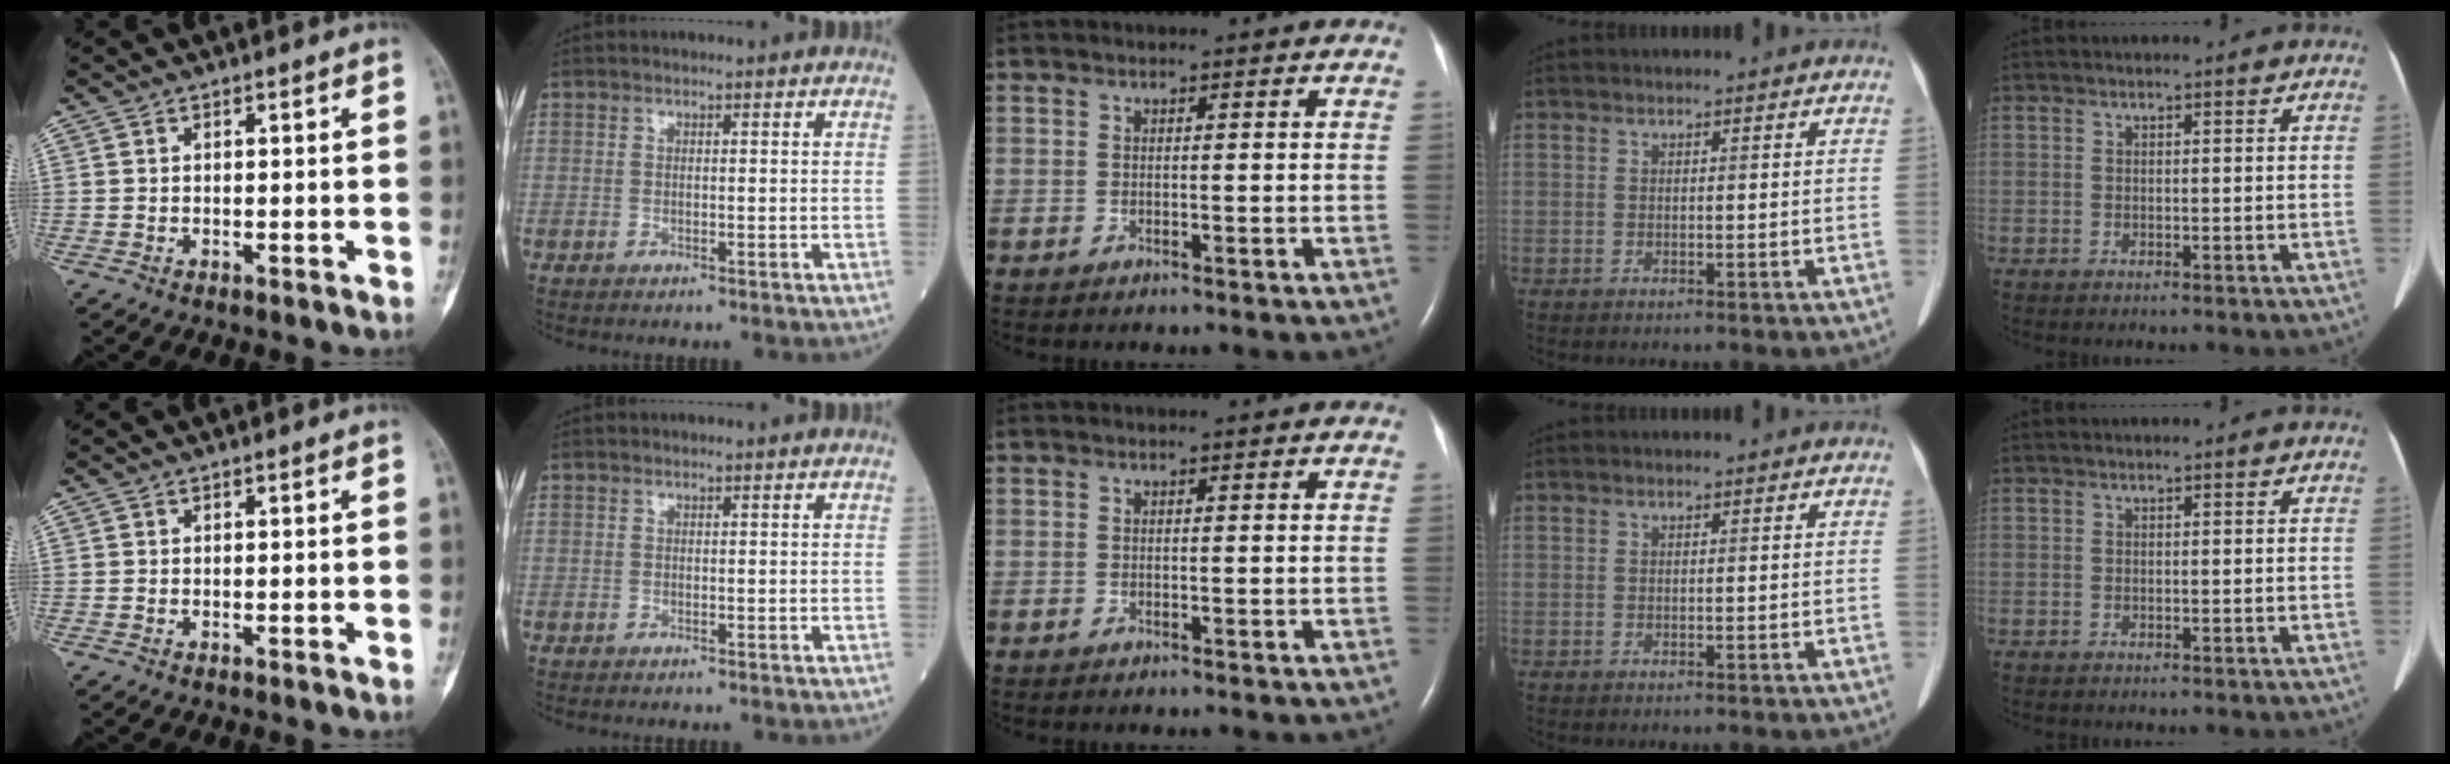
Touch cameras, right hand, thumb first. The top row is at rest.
{}